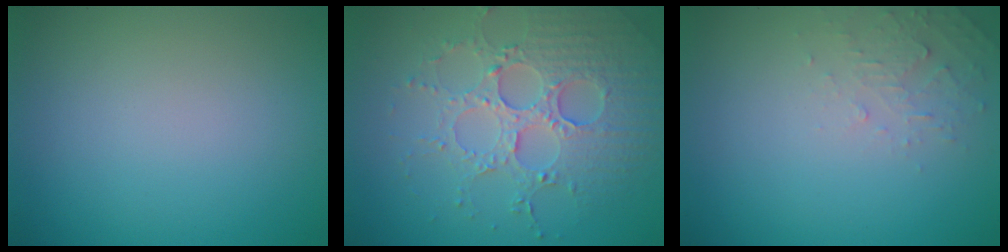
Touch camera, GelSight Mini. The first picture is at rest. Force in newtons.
{"total": 5.1, "press": 4.5, "slide": 2.3}
{"total": 1.7, "press": 1.7, "slide": 0.2}